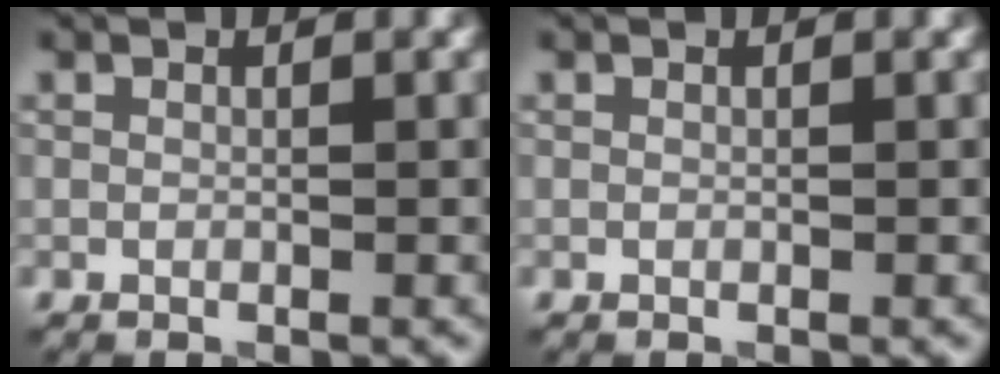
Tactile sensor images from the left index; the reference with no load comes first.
{"total": 0.0}